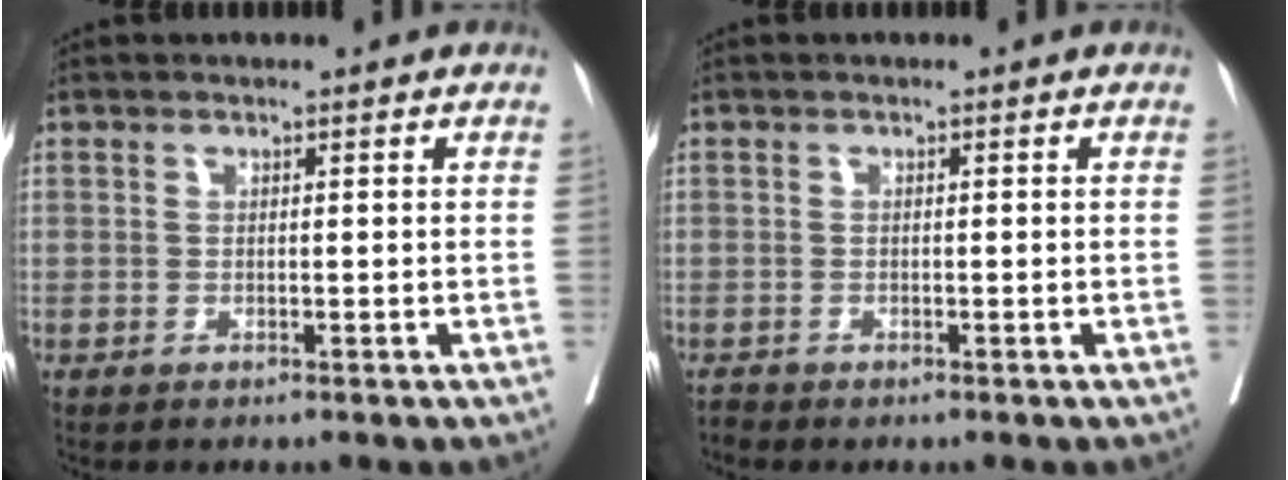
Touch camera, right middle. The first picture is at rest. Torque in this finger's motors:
{"motor_torque": [-0.06, 0.08, -0.01, -0.01]}